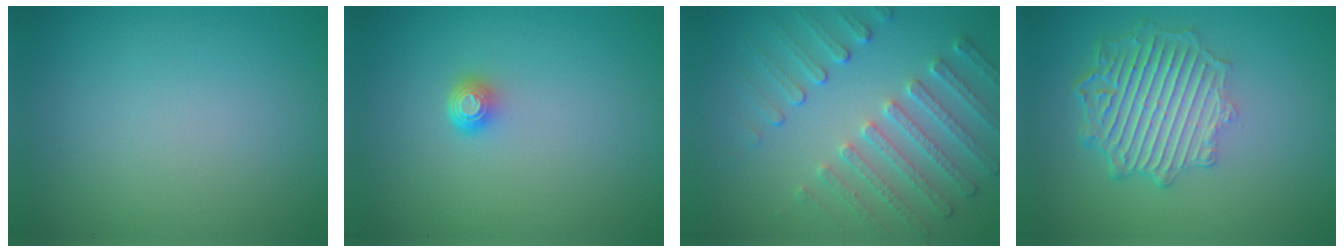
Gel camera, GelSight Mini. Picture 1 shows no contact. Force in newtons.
{"total": 1.4, "press": 1.1, "slide": 1.0}
{"total": 5.1, "press": 3.9, "slide": 3.3}
{"total": 6.3, "press": 4.7, "slide": 4.2}